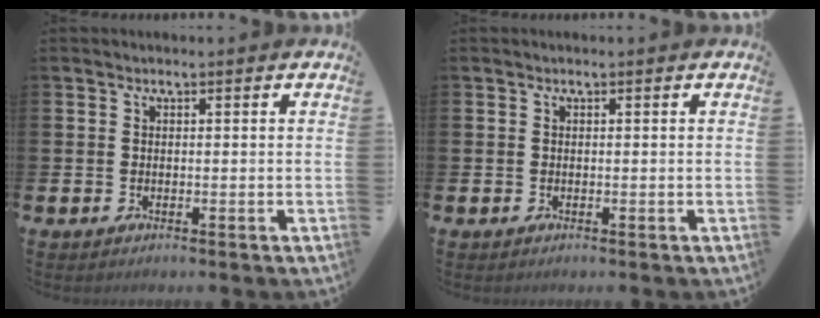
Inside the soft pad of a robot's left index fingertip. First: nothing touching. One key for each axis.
{"total": 0.0}